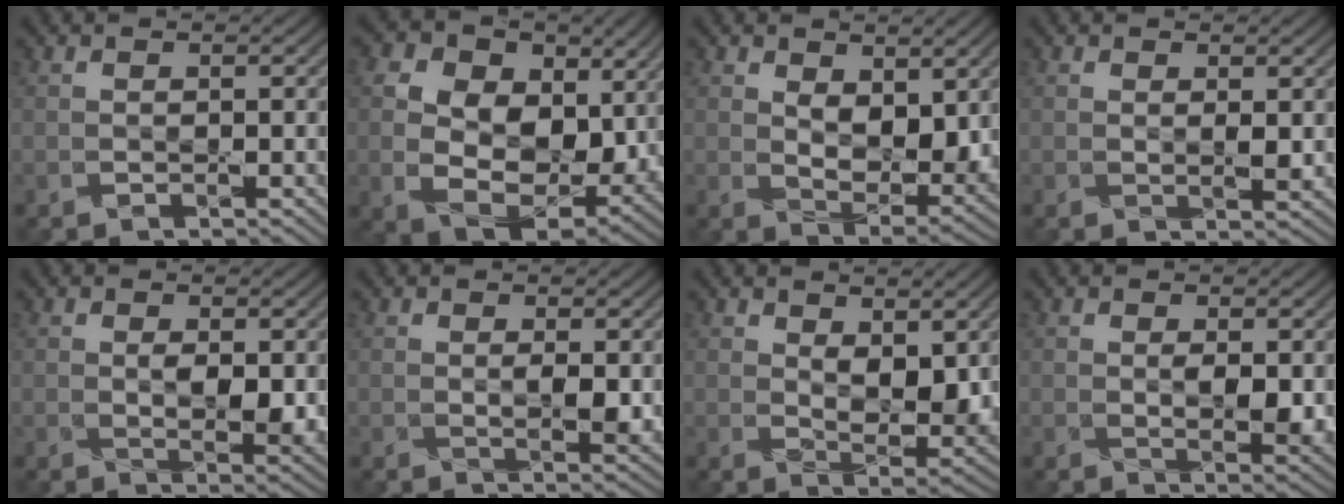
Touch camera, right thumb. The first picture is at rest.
{"total": 14.8, "force": [3.2, 11.0, 9.4], "torque": [-0.215, -0.023, 0.086]}
{"total": 7.0, "force": [2.0, 3.9, 5.4], "torque": [-0.104, -0.017, 0.038]}
{"total": 1.4, "force": [0.3, 0.6, 1.2], "torque": [-0.024, -0.007, 0.009]}
{"total": 3.5, "force": [0.2, 1.8, 3.1], "torque": [-0.061, -0.009, 0.013]}
{"total": 2.4, "force": [0.3, 1.0, 2.2], "torque": [-0.043, -0.009, 0.010]}
{"total": 5.9, "force": [1.7, 3.0, 4.8], "torque": [-0.092, -0.015, 0.037]}
{"total": 3.1, "force": [0.3, 1.4, 2.7], "torque": [-0.052, -0.009, 0.012]}